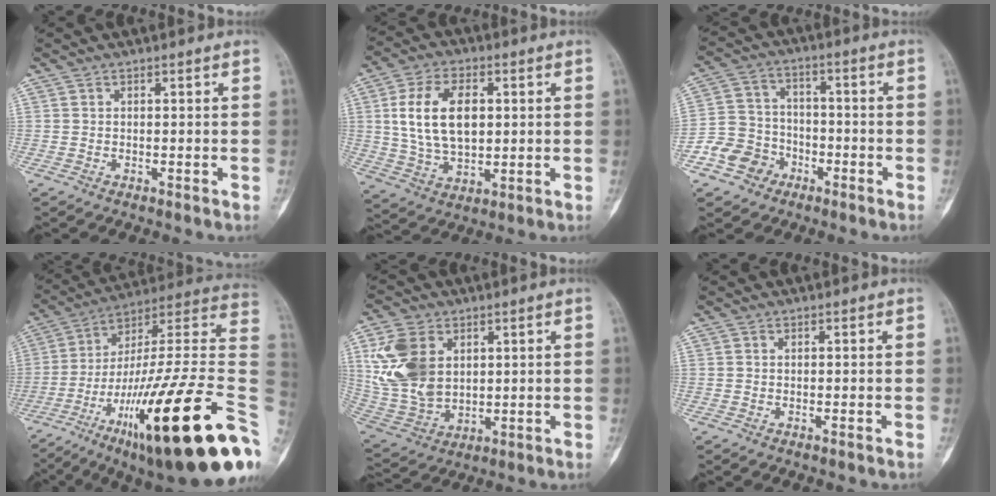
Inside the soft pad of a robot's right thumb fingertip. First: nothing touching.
{"total": 14.0, "force": [2.2, 8.4, 11.0], "torque": [-0.184, 0.000, 0.046]}
{"total": 9.2, "force": [-4.9, 7.5, 2.3], "torque": [-0.016, 0.044, -0.094]}
{"total": 34.6, "force": [-11.3, 6.3, 32.1], "torque": [-0.413, 0.065, -0.186]}
{"total": 14.6, "force": [3.8, 10.2, 9.8], "torque": [-0.185, -0.010, 0.088]}
{"total": 0.0}